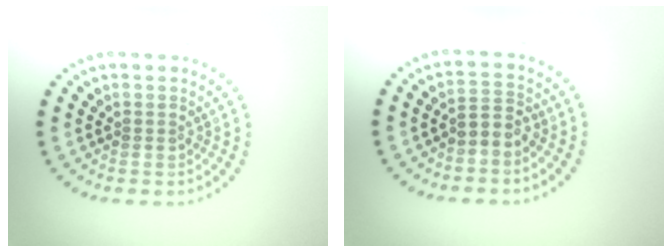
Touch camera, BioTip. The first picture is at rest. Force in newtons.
{"total": 1.8, "press": 1.5, "slide": 1.1}